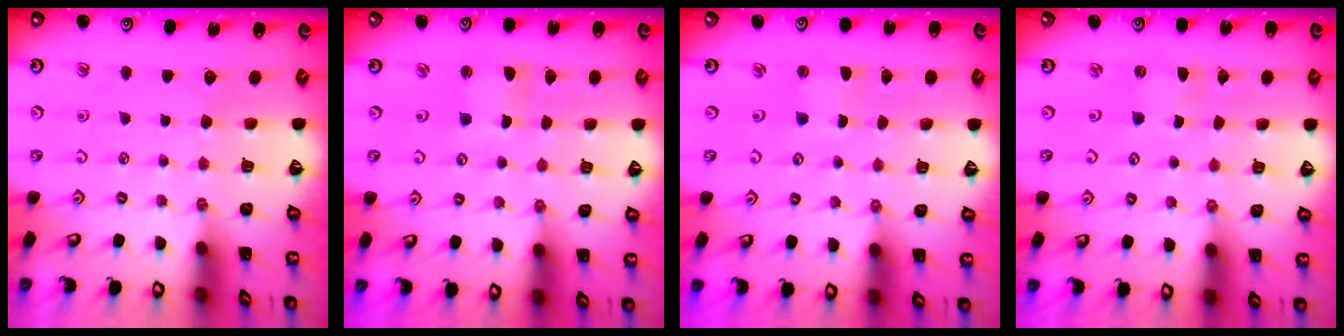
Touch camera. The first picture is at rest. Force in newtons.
{"total": 1.3, "press": 1.2, "slide": 0.2}
{"total": 0.8, "press": 0.8, "slide": 0.0}
{"total": 0.0}